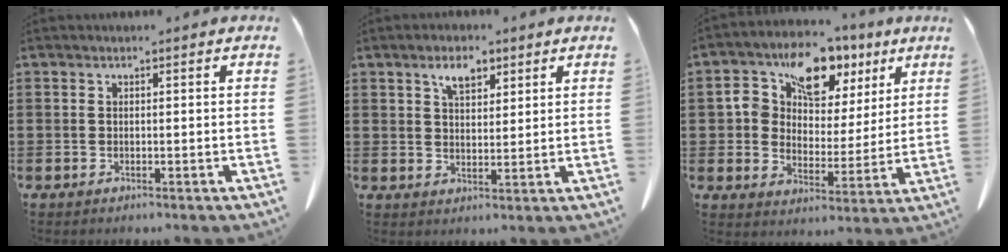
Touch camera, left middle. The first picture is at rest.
{"total": 4.4, "force": [2.9, 2.1, 2.6], "torque": [-0.043, 0.002, 0.048]}
{"total": 11.0, "force": [6.2, 7.1, 5.7], "torque": [-0.112, -0.005, 0.109]}